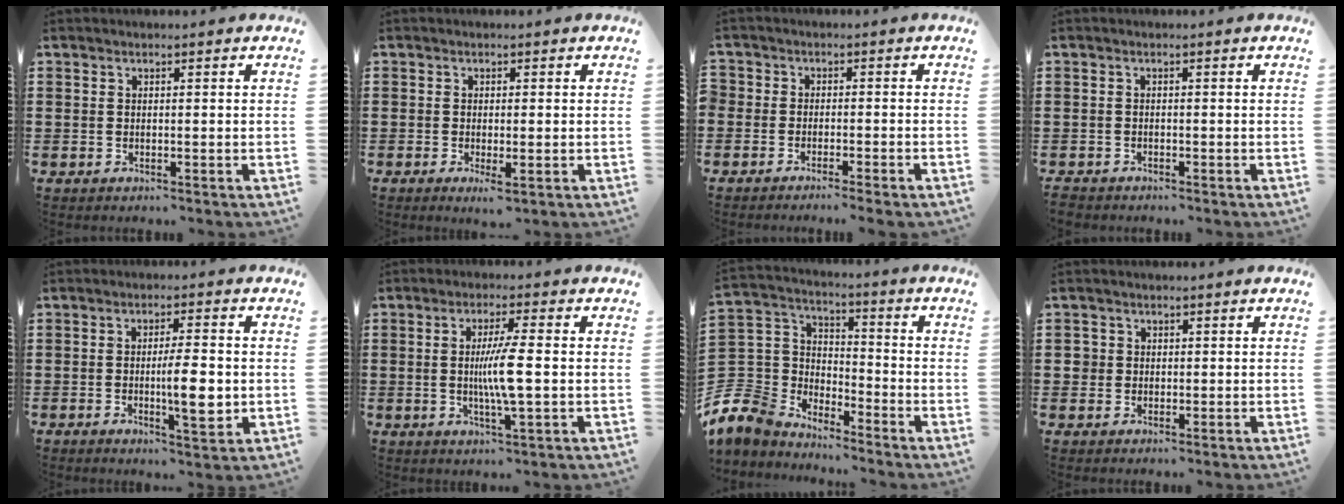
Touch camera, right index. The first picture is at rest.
{"total": 1.7, "force": [-0.5, 0.2, 1.6], "torque": [-0.029, -0.005, -0.007]}
{"total": 2.2, "force": [-2.2, 0.2, -0.1], "torque": [-0.005, 0.004, -0.047]}
{"total": 1.0, "force": [-1.0, 0.3, 0.0], "torque": [-0.004, 0.000, -0.022]}
{"total": 7.2, "force": [-0.7, 1.6, 6.9], "torque": [-0.117, -0.010, -0.013]}
{"total": 6.5, "force": [-0.3, 0.4, 6.5], "torque": [-0.122, -0.009, -0.012]}
{"total": 6.6, "force": [-4.4, 4.9, 0.7], "torque": [-0.079, -0.014, -0.096]}
{"total": 1.6, "force": [0.1, 1.6, 0.3], "torque": [-0.013, 0.007, 0.000]}